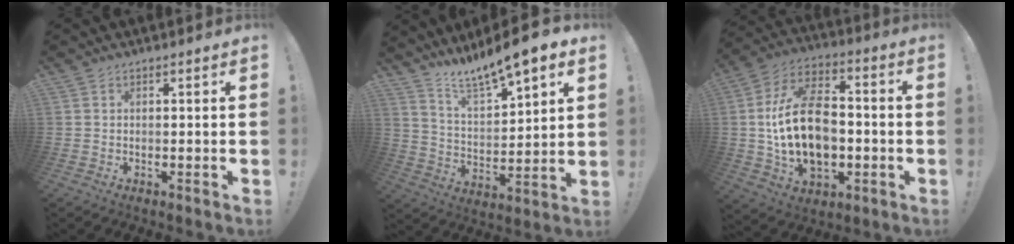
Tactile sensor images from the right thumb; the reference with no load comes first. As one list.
[{"total": 11.3, "force": [10.2, 1.6, 4.7], "torque": [-0.097, -0.086, 0.173]}, {"total": 22.0, "force": [-1.7, 14.5, 16.4], "torque": [-0.286, 0.015, -0.022]}]